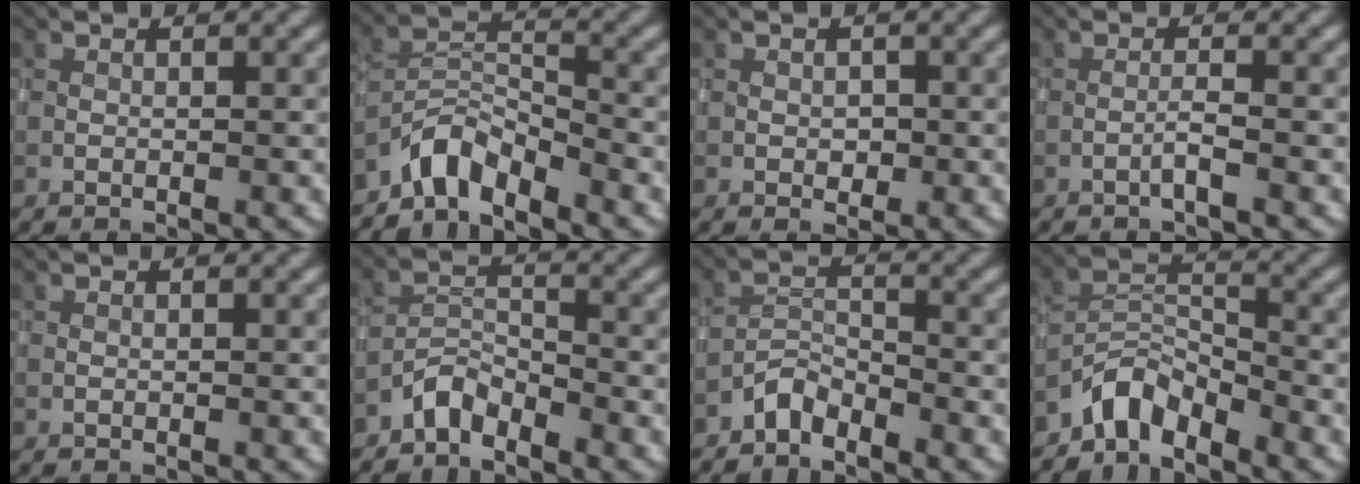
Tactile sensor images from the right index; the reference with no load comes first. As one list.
[{"total": 4.4, "force": [-3.7, 1.4, 1.8], "torque": [-0.026, 0.007, -0.083]}, {"total": 0.9, "force": [-0.1, 0.7, 0.5], "torque": [-0.006, -0.001, -0.003]}, {"total": 1.0, "force": [-0.6, -0.1, 0.8], "torque": [-0.015, 0.008, -0.015]}, {"total": 0.0}, {"total": 2.8, "force": [-2.5, 0.9, 1.0], "torque": [-0.017, 0.013, -0.055]}, {"total": 2.5, "force": [-2.2, 0.8, 0.7], "torque": [-0.012, 0.012, -0.049]}, {"total": 4.2, "force": [-3.6, 1.5, 1.6], "torque": [-0.021, 0.008, -0.080]}]